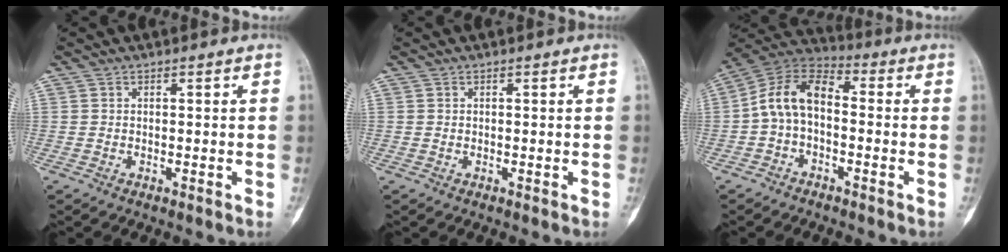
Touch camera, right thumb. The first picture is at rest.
{"total": 0.0}
{"total": 10.5, "force": [-1.1, 6.9, 7.8], "torque": [-0.134, 0.037, -0.039]}